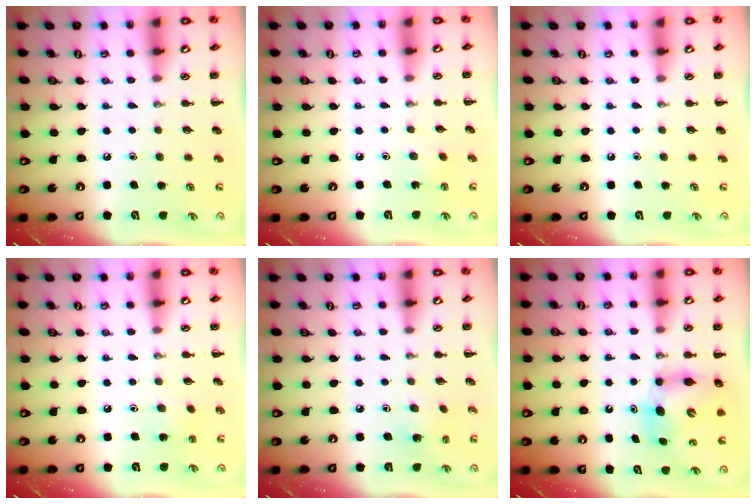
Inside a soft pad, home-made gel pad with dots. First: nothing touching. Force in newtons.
{"total": 1.4, "press": 1.3, "slide": 0.5}
{"total": 0.0}
{"total": 4.3, "press": 4.1, "slide": 1.3}
{"total": 2.7, "press": 2.5, "slide": 0.9}
{"total": 6.1, "press": 5.9, "slide": 1.2}